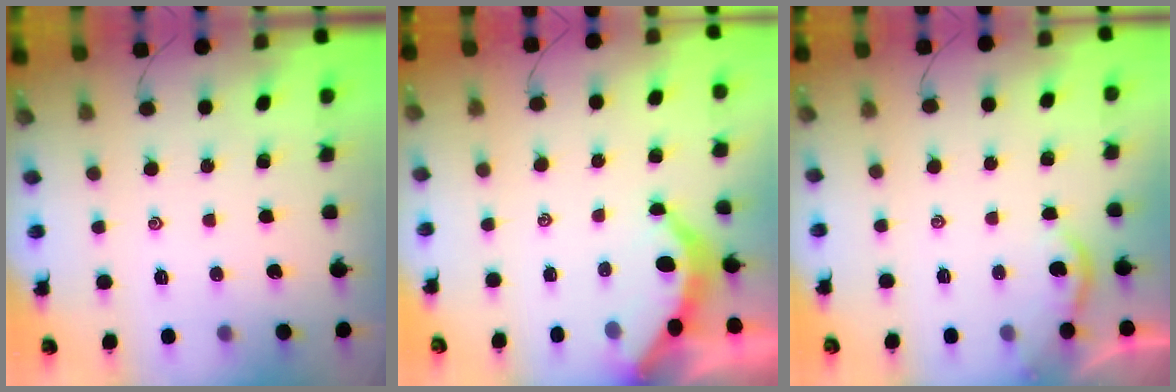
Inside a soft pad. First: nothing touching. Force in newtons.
{"total": 3.8, "press": 3.8, "slide": 0.4}
{"total": 2.0, "press": 1.9, "slide": 0.4}